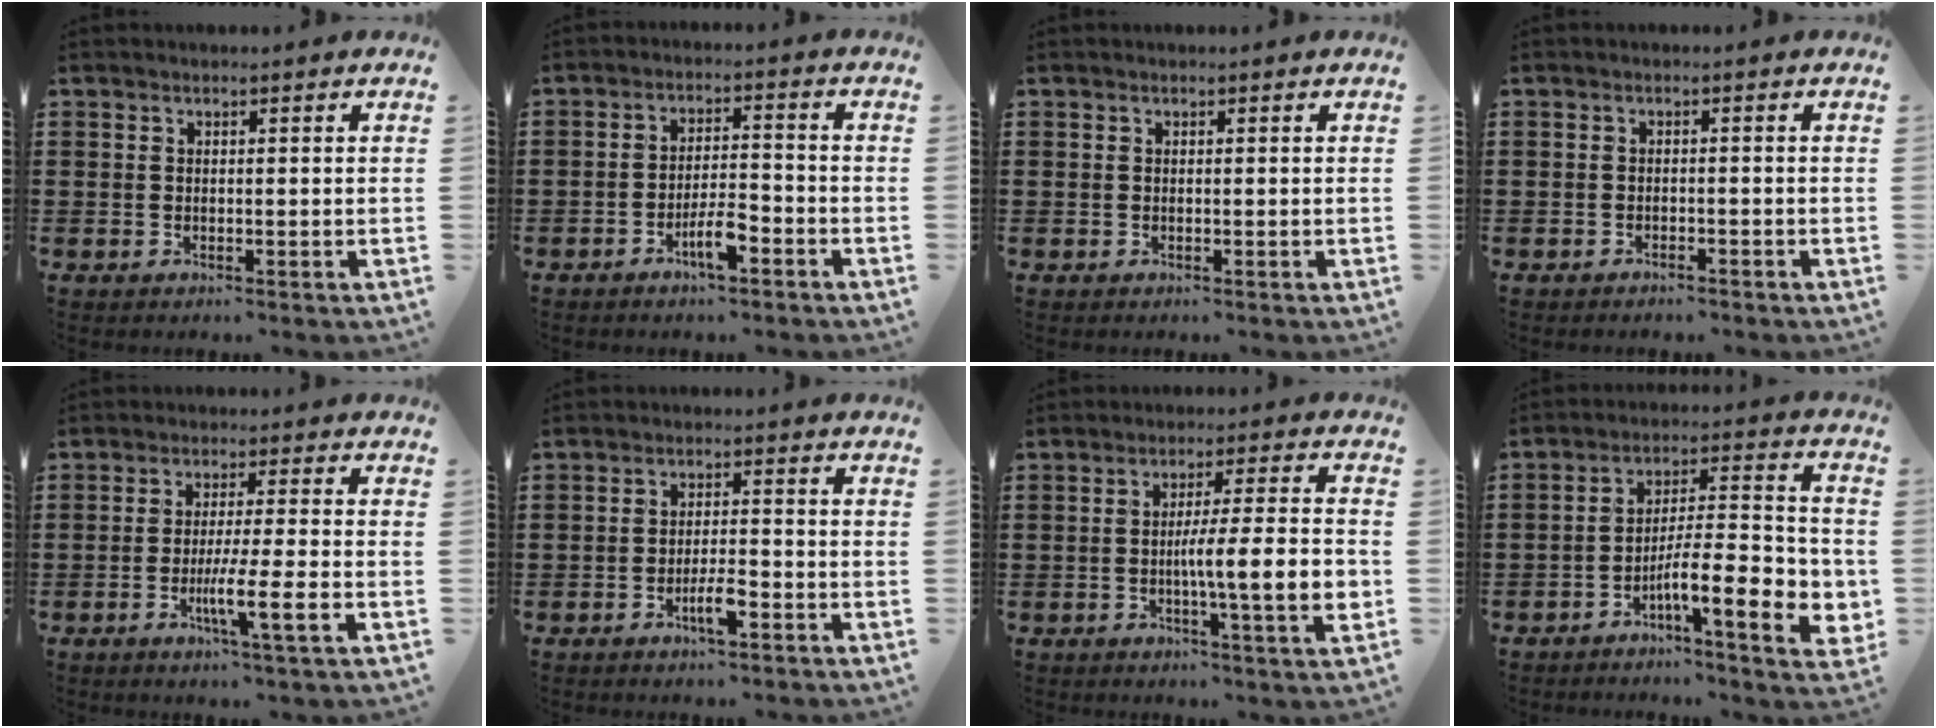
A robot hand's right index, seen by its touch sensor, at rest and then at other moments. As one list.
[{"total": 5.0, "force": [-2.9, 1.3, 3.8], "torque": [-0.076, 0.004, -0.057]}, {"total": 0.0}, {"total": 1.1, "force": [-1.1, 0.0, 0.2], "torque": [-0.008, 0.000, -0.022]}, {"total": 7.2, "force": [-2.5, -0.1, 6.7], "torque": [-0.116, -0.016, -0.043]}, {"total": 4.1, "force": [-2.2, 0.9, 3.4], "torque": [-0.069, 0.001, -0.044]}, {"total": 9.4, "force": [-1.7, 0.7, 9.2], "torque": [-0.147, -0.008, -0.033]}, {"total": 11.4, "force": [-4.8, 2.6, 10.0], "torque": [-0.171, -0.011, -0.086]}]